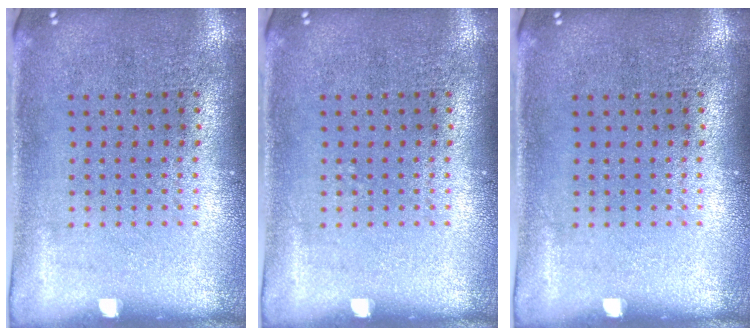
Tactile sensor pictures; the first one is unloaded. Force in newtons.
{"total": 0.0}
{"total": 0.0}